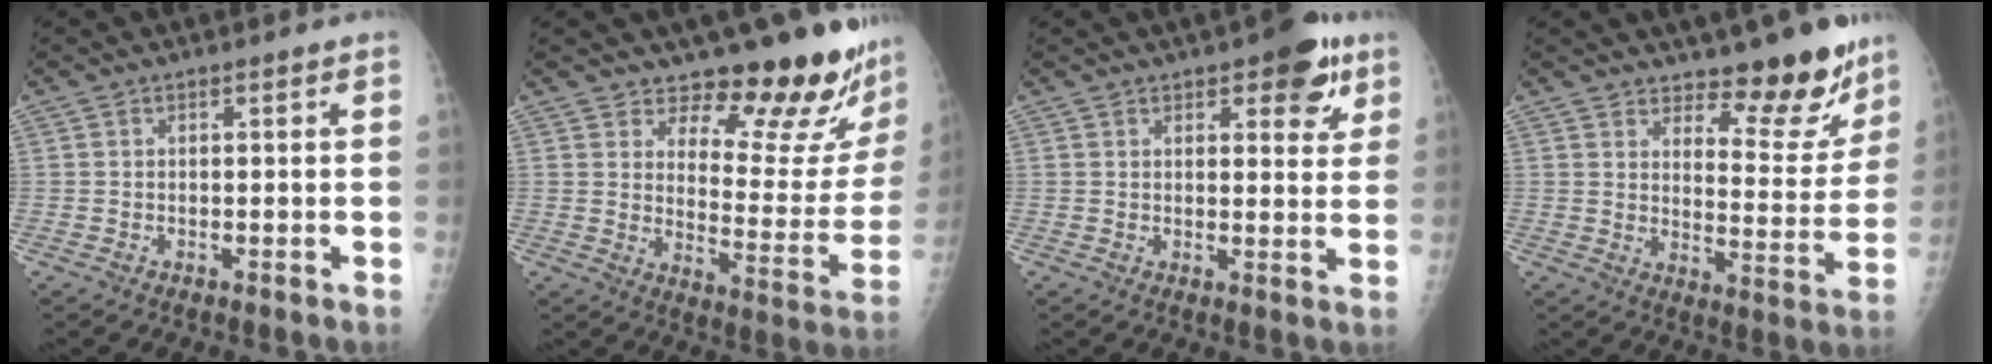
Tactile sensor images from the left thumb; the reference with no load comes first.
{"total": 17.5, "force": [15.5, 5.0, 6.3], "torque": [-0.028, -0.151, 0.192]}
{"total": 7.0, "force": [3.9, 3.3, 4.8], "torque": [-0.030, -0.013, 0.042]}
{"total": 12.0, "force": [9.6, 4.4, 5.6], "torque": [-0.028, -0.083, 0.140]}